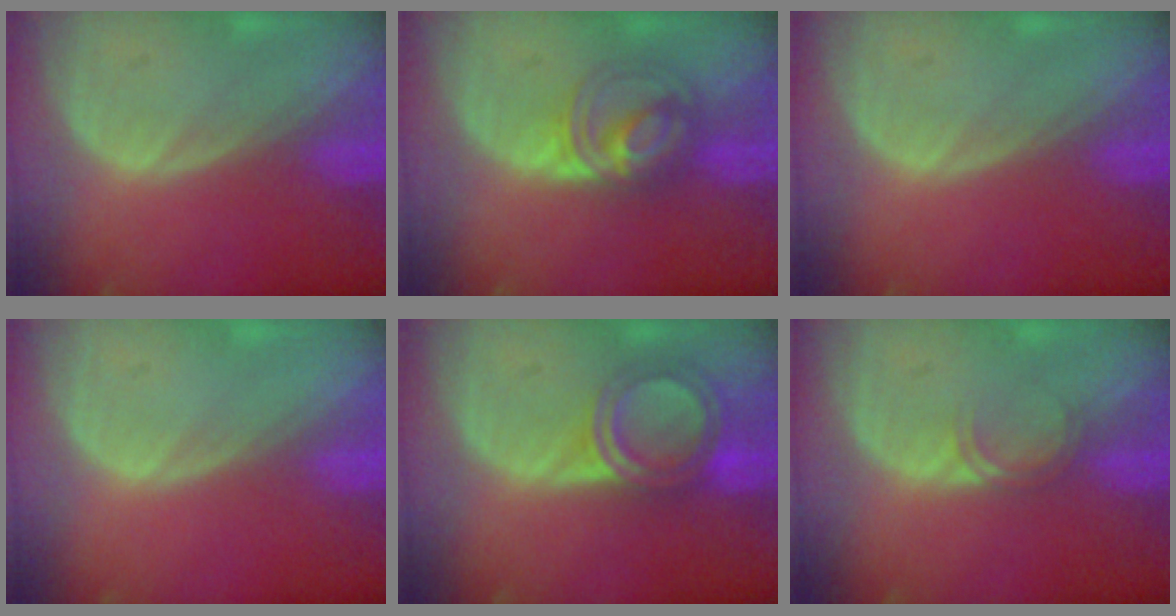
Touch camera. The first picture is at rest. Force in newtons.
{"total": 5.5, "press": 5.5, "slide": 0.6}
{"total": 0.0}
{"total": 0.0}
{"total": 5.8, "press": 5.3, "slide": 2.4}
{"total": 1.7, "press": 1.7, "slide": 0.3}